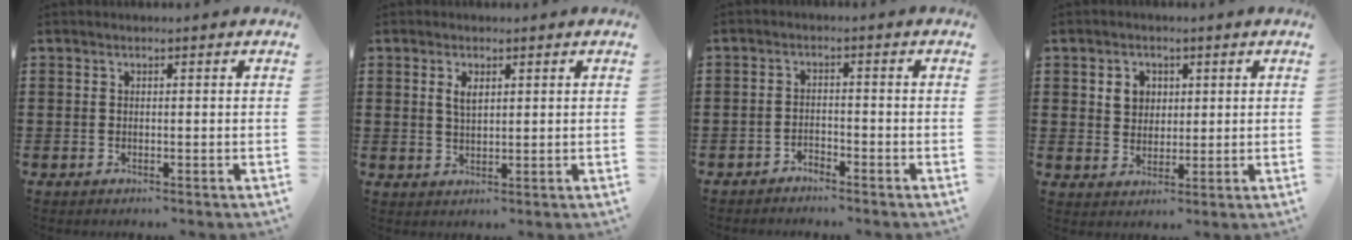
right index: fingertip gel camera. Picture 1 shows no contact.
{"total": 2.4, "force": [1.0, 1.1, 1.9], "torque": [-0.041, 0.005, 0.017]}
{"total": 1.9, "force": [-1.9, 0.3, -0.1], "torque": [-0.007, 0.004, -0.041]}
{"total": 3.6, "force": [1.2, 3.1, 1.2], "torque": [-0.036, 0.013, 0.020]}